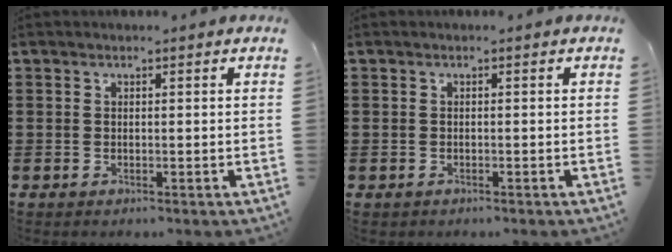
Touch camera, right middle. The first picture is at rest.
{"total": 0.0}